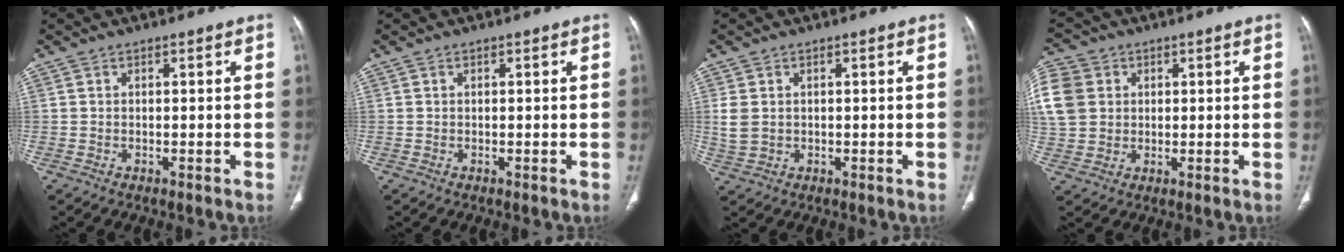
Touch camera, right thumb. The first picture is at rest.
{"total": 0.0}
{"total": 3.7, "force": [0.5, 2.8, 2.4], "torque": [-0.058, 0.001, 0.014]}
{"total": 16.8, "force": [3.9, 14.1, 8.1], "torque": [-0.218, 0.035, 0.081]}